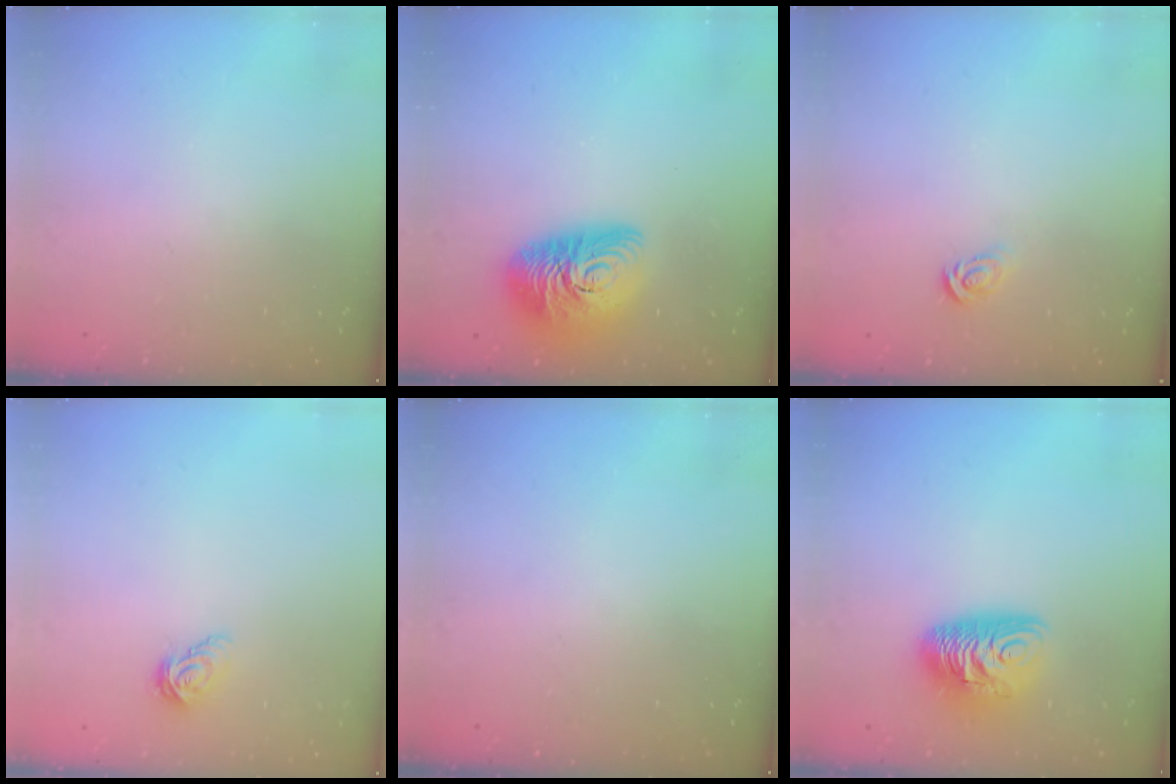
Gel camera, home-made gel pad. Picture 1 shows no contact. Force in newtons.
{"total": 14.6, "press": 14.6, "slide": 1.0}
{"total": 2.8, "press": 2.8, "slide": 0.2}
{"total": 5.6, "press": 5.6, "slide": 0.4}
{"total": 0.0}
{"total": 10.7, "press": 10.7, "slide": 1.0}